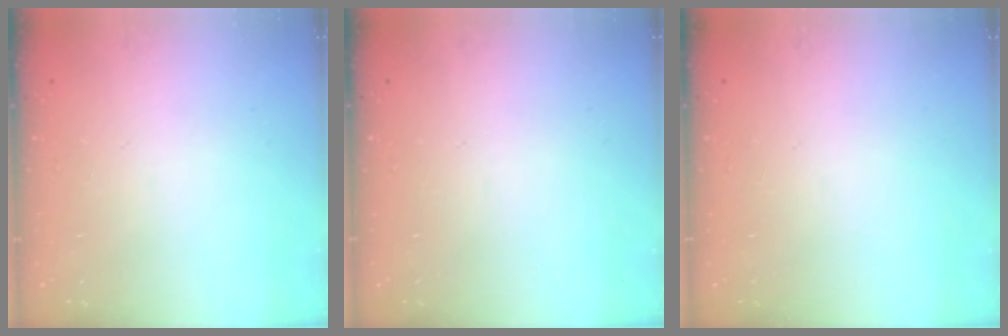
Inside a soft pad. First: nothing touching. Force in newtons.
{"total": 0.0}
{"total": 0.0}